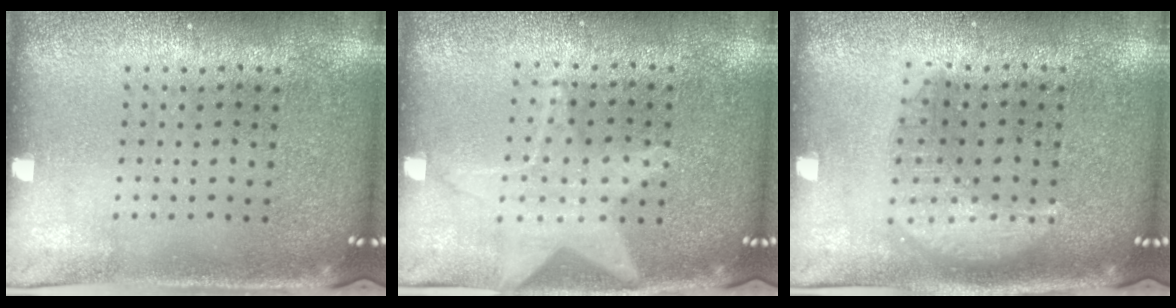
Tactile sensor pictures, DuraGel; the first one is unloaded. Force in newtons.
{"total": 0.6, "press": 0.5, "slide": 0.2}
{"total": 1.3, "press": 1.3, "slide": 0.2}